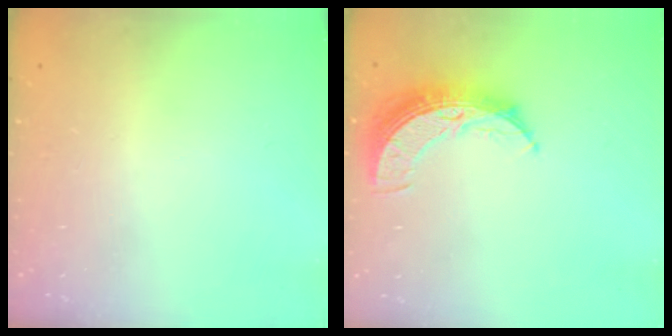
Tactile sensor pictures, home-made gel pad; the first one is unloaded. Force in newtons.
{"total": 9.4, "press": 9.4, "slide": 0.7}